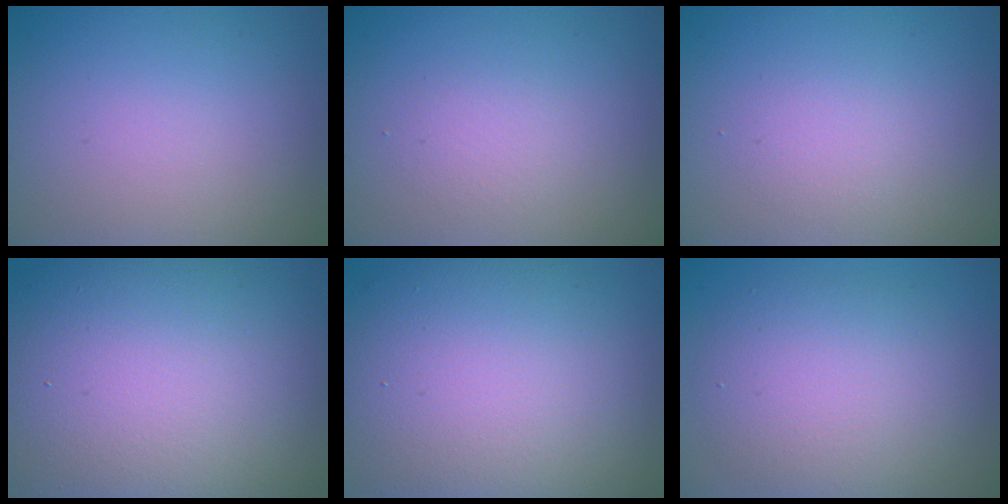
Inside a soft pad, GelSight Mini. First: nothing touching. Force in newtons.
{"total": 1.5, "press": 1.5, "slide": 0.1}
{"total": 1.6, "press": 1.6, "slide": 0.2}
{"total": 14.9, "press": 14.9, "slide": 1.0}
{"total": 12.9, "press": 12.9, "slide": 0.9}
{"total": 5.7, "press": 5.7, "slide": 0.2}